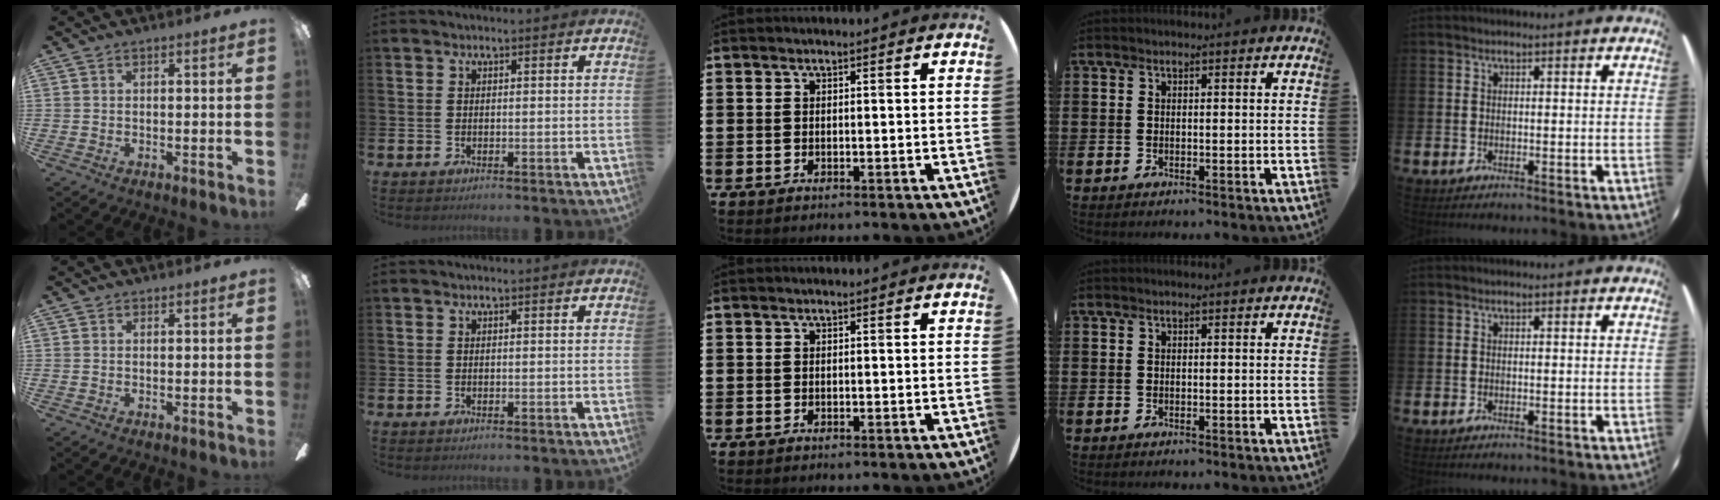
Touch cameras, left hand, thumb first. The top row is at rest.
{}